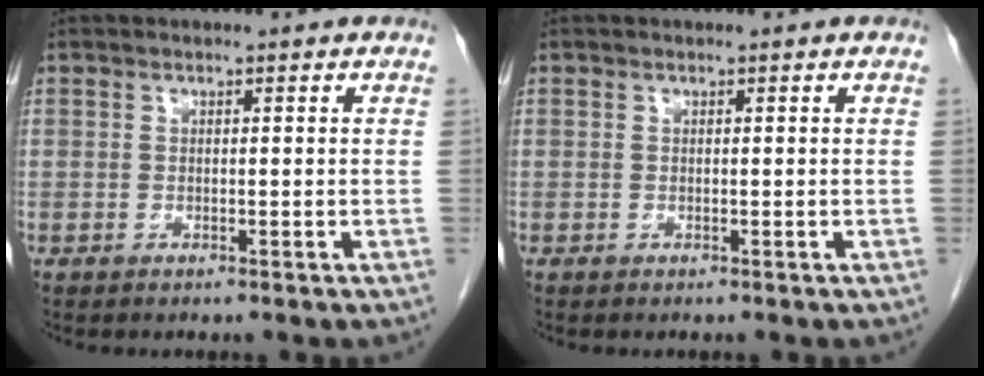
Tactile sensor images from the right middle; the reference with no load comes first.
{"total": 0.0}